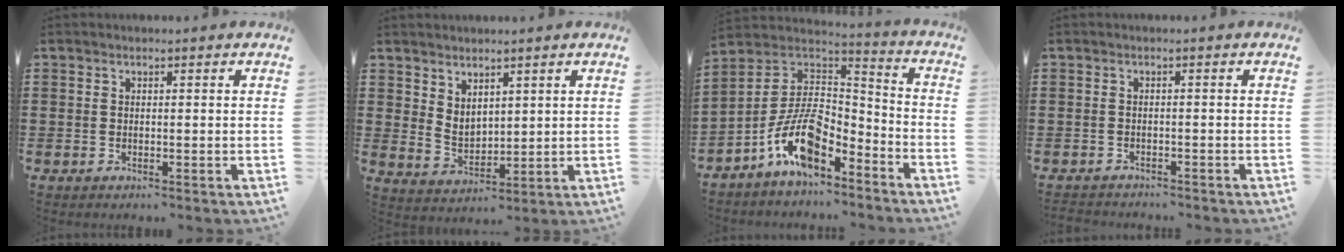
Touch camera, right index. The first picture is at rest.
{"total": 3.7, "force": [3.0, 2.0, 0.7], "torque": [-0.025, -0.001, 0.058]}
{"total": 11.6, "force": [-6.8, 5.1, 7.9], "torque": [-0.182, 0.004, -0.137]}
{"total": 1.2, "force": [-1.2, 0.2, -0.2], "torque": [0.001, 0.006, -0.028]}